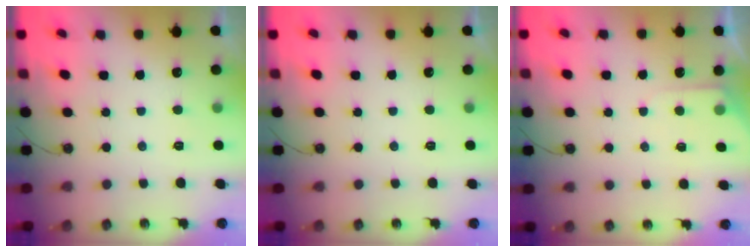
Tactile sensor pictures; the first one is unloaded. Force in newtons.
{"total": 0.0}
{"total": 4.0, "press": 3.9, "slide": 0.6}